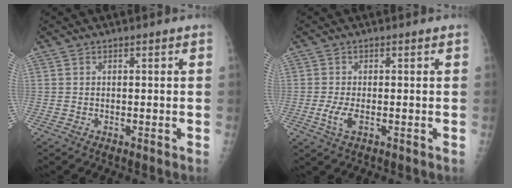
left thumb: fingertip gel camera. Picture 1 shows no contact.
{"total": 3.4, "force": [-0.7, 1.3, 3.0], "torque": [-0.073, -0.007, -0.015]}